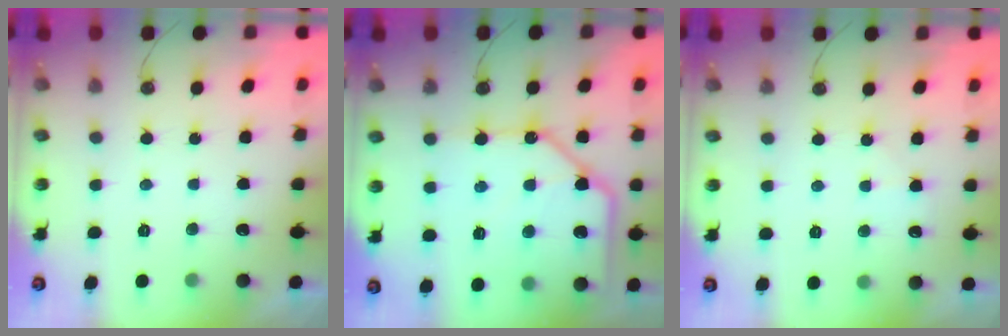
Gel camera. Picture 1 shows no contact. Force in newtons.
{"total": 15.4, "press": 15.2, "slide": 2.2}
{"total": 4.2, "press": 4.2, "slide": 0.4}